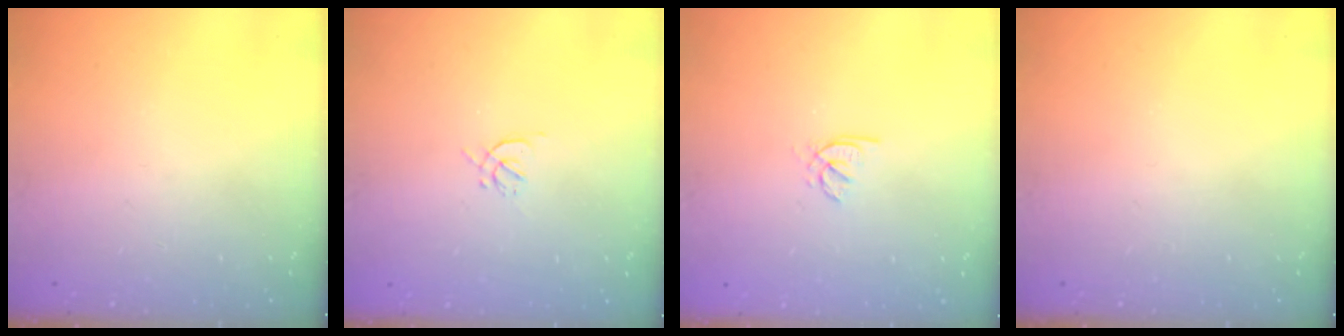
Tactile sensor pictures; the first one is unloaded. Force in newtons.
{"total": 1.2, "press": 1.2, "slide": 0.4}
{"total": 1.8, "press": 1.8, "slide": 0.5}
{"total": 0.0}